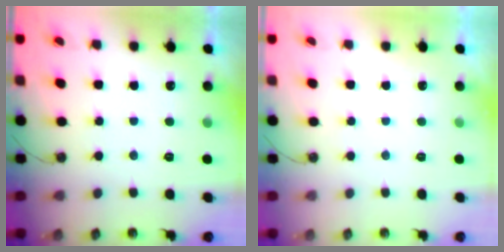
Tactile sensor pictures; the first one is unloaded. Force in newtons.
{"total": 0.0}